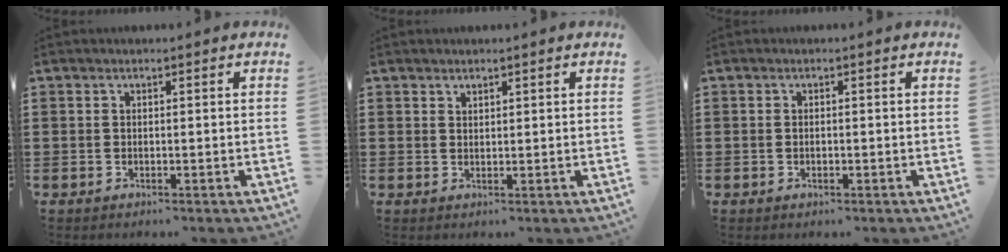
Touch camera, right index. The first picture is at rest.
{"total": 1.2, "force": [1.1, 0.4, 0.0], "torque": [-0.001, 0.001, 0.022]}
{"total": 0.5, "force": [-0.1, 0.3, 0.4], "torque": [-0.010, 0.000, -0.002]}